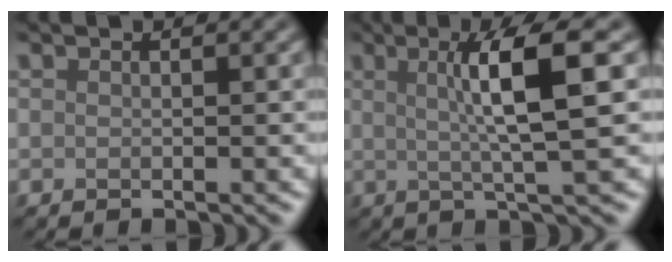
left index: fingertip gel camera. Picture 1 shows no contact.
{"total": 6.2, "force": [1.3, 0.9, 6.0], "torque": [-0.092, 0.009, 0.020]}